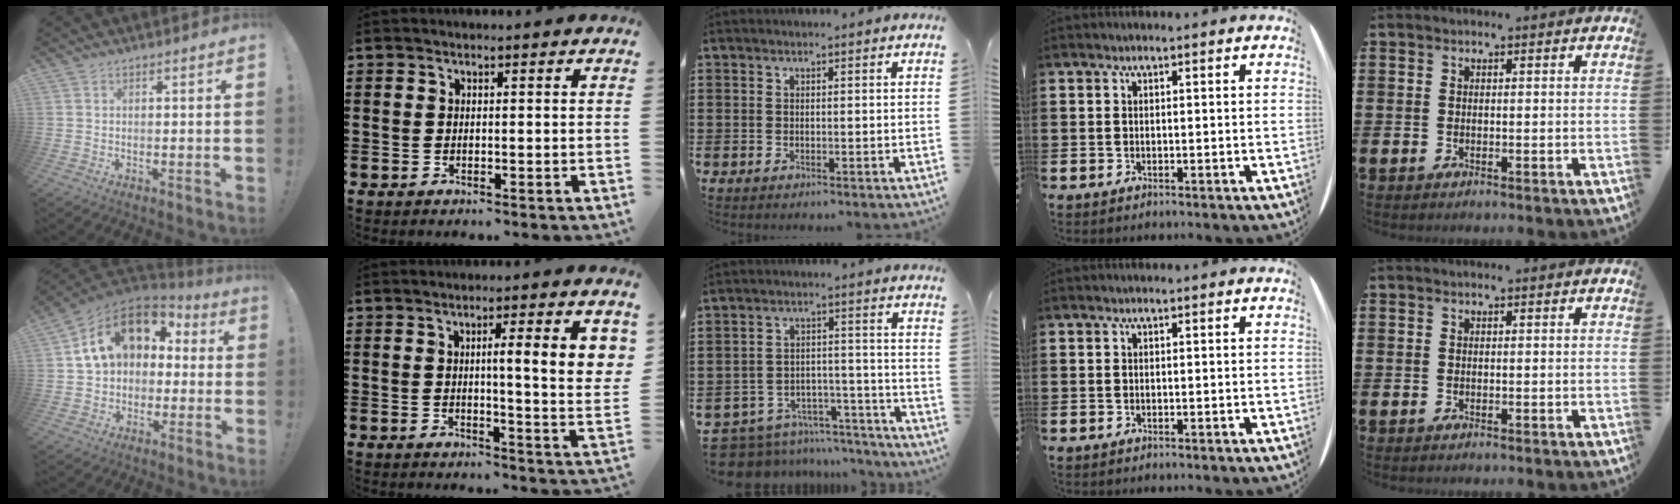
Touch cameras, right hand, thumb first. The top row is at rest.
{"thumb": {"total": 16.6, "force": [5.8, 11.3, 10.7], "torque": [-0.169, -0.006, 0.105]}, "index": {"total": 8.0, "force": [2.0, 0.7, 7.7], "torque": [-0.121, -0.007, 0.024]}, "middle": {"total": 6.9, "force": [-6.6, 1.9, 1.2], "torque": [-0.028, 0.017, -0.131]}}